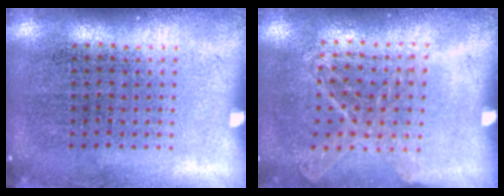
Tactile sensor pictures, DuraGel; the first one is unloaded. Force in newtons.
{"total": 1.1, "press": 1.0, "slide": 0.4}